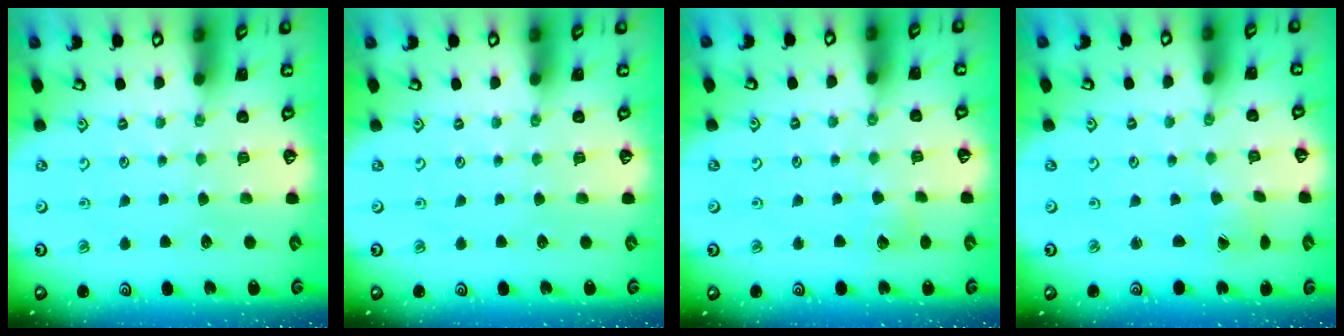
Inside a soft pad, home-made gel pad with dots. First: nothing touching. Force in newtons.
{"total": 0.0}
{"total": 4.4, "press": 4.4, "slide": 0.6}
{"total": 1.2, "press": 1.2, "slide": 0.1}